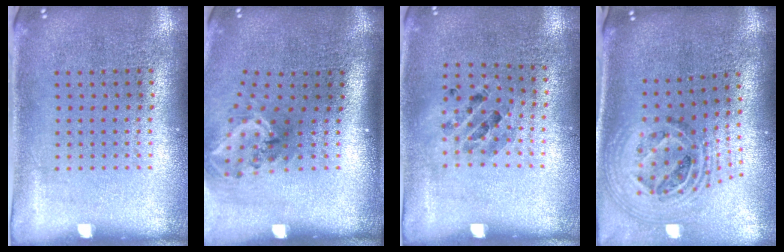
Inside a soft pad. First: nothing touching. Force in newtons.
{"total": 2.1, "press": 1.3, "slide": 1.6}
{"total": 0.8, "press": 0.8, "slide": 0.1}
{"total": 2.0, "press": 1.5, "slide": 1.3}